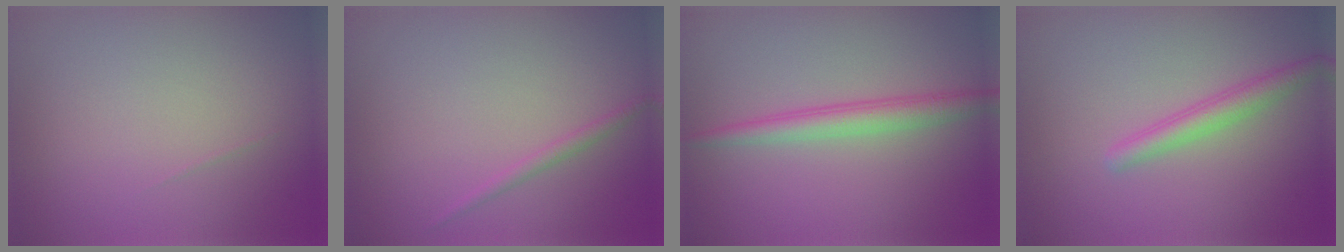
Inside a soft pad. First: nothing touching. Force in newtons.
{"total": 0.9, "press": 0.9, "slide": 0.1}
{"total": 2.6, "press": 2.6, "slide": 0.0}
{"total": 2.1, "press": 2.1, "slide": 0.1}